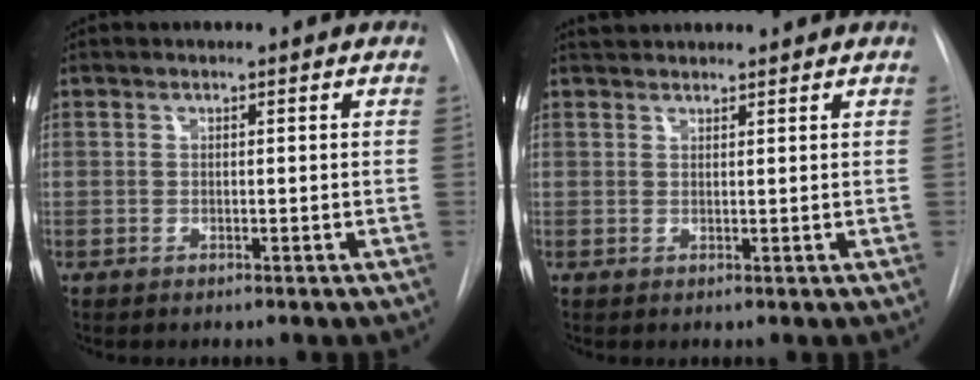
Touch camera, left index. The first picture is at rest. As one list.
[{"total": 3.6, "force": [3.4, 0.4, 0.8], "torque": [-0.012, 0.036, 0.058]}]